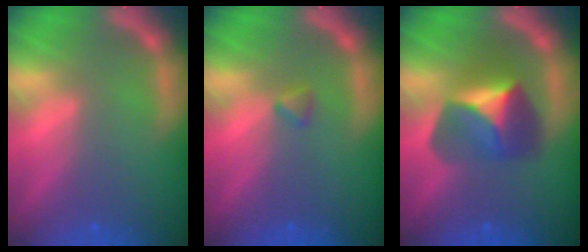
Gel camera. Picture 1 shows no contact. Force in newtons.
{"total": 0.9}
{"total": 5.9}